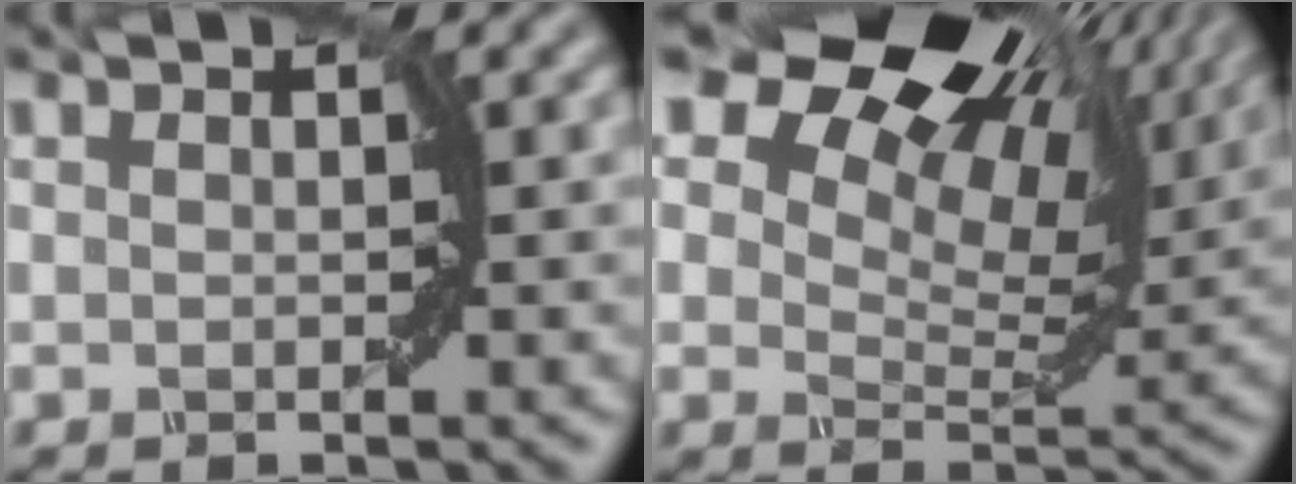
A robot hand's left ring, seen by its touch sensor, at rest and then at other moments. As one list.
[{"total": 15.6, "force": [10.1, 7.8, 9.0], "torque": [-0.165, 0.055, 0.142]}]